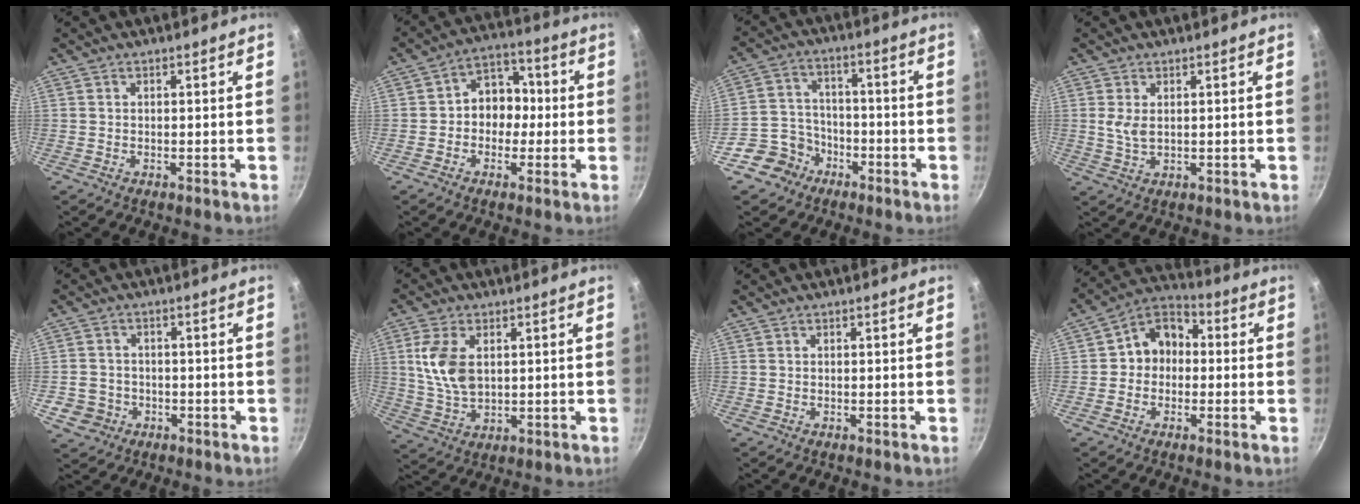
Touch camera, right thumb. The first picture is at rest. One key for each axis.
{"total": 8.5, "fx": -0.5, "fy": 7.1, "fz": 4.7, "tx": -0.012, "ty": 0.027, "tz": -0.024}
{"total": 9.0, "fx": -4.7, "fy": 7.5, "fz": 1.9, "tx": -0.008, "ty": 0.050, "tz": -0.085}
{"total": 3.4, "fx": 0.7, "fy": 1.8, "fz": 2.7, "tx": -0.052, "ty": -0.006, "tz": 0.018}
{"total": 5.5, "fx": -1.8, "fy": 5.0, "fz": 1.5, "tx": -0.014, "ty": 0.022, "tz": -0.023}
{"total": 9.6, "fx": 2.1, "fy": 5.7, "fz": 7.4, "tx": -0.143, "ty": -0.014, "tz": 0.045}
{"total": 0.0}
{"total": 8.9, "fx": -0.2, "fy": 7.4, "fz": 4.9, "tx": -0.036, "ty": 0.031, "tz": -0.025}